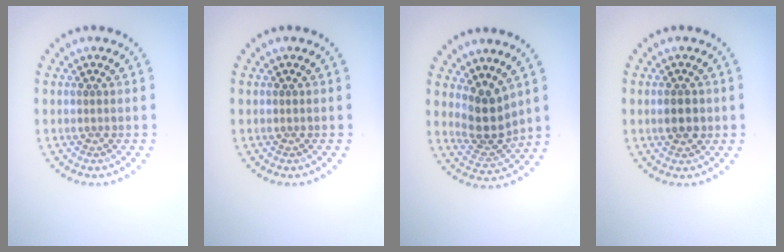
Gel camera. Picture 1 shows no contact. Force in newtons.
{"total": 0.0}
{"total": 3.6, "press": 2.8, "slide": 2.3}
{"total": 2.4, "press": 2.4, "slide": 0.1}